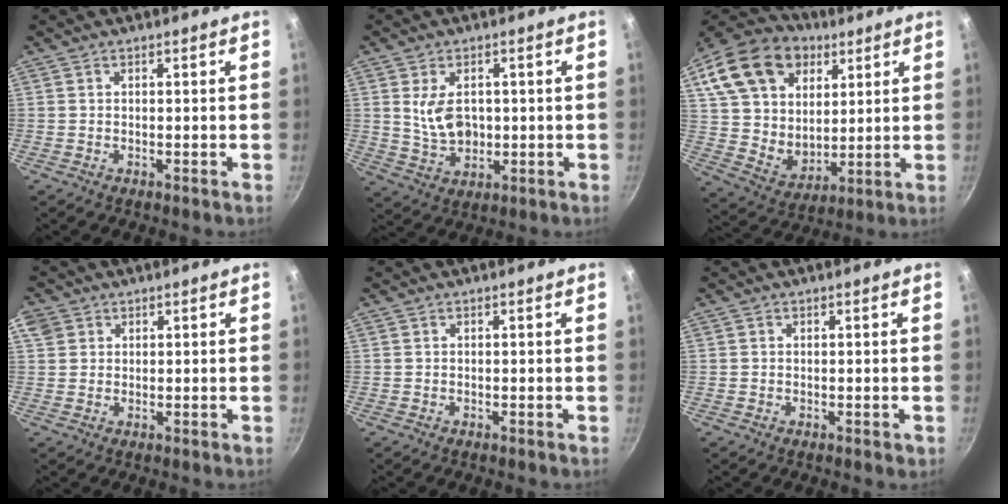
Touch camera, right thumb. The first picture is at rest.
{"total": 7.6, "force": [0.9, 5.2, 5.5], "torque": [-0.080, -0.011, 0.027]}
{"total": 24.0, "force": [9.9, 17.3, 13.3], "torque": [-0.227, -0.002, 0.185]}
{"total": 3.9, "force": [1.5, 3.4, 1.1], "torque": [-0.006, 0.003, 0.024]}
{"total": 0.0}
{"total": 0.6, "force": [0.0, 0.5, 0.3], "torque": [-0.001, 0.002, 0.000]}